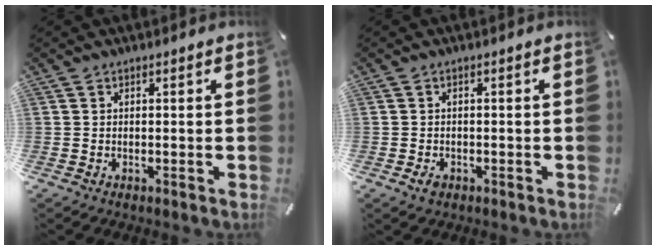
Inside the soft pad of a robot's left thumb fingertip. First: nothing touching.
{"total": 1.6, "force": [-0.6, 1.0, 1.1], "torque": [-0.028, -0.001, -0.014]}